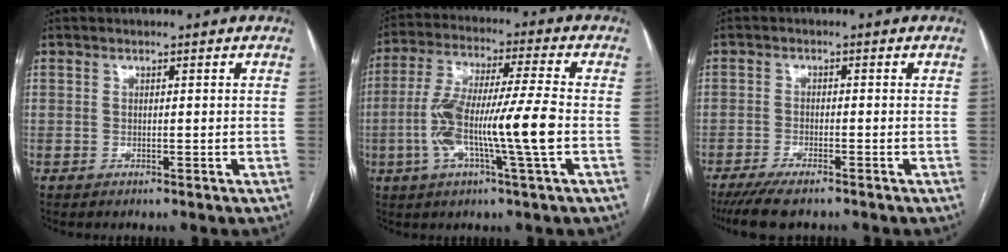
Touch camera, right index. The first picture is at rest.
{"total": 13.6, "force": [-2.8, 0.0, 13.3], "torque": [-0.260, 0.007, -0.056]}
{"total": 6.2, "force": [-5.0, 1.2, 3.6], "torque": [-0.057, -0.013, -0.083]}